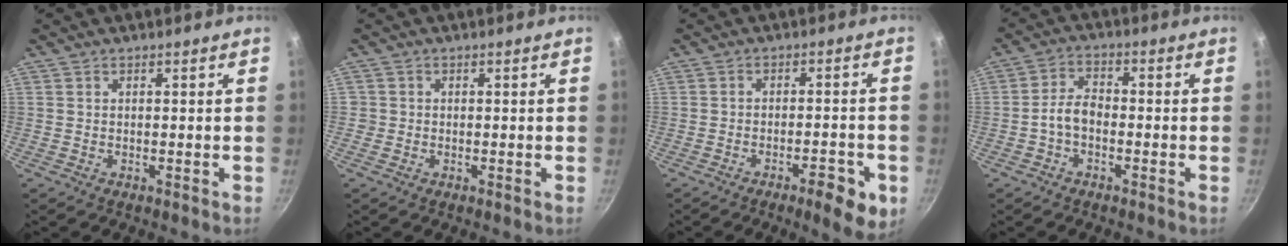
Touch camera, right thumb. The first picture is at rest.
{"total": 1.2, "force": [-0.2, 1.2, 0.0], "torque": [0.006, 0.006, -0.004]}
{"total": 7.6, "force": [-3.7, 2.2, 6.2], "torque": [-0.078, 0.013, -0.049]}
{"total": 5.0, "force": [-1.5, 3.1, 3.6], "torque": [-0.060, 0.024, -0.034]}